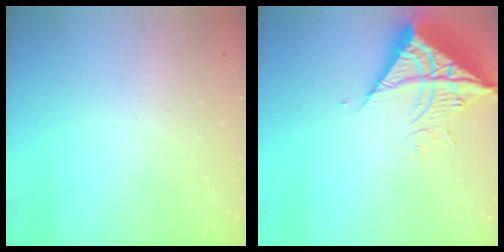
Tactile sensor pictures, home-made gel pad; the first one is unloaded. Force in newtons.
{"total": 11.2, "press": 11.1, "slide": 1.4}